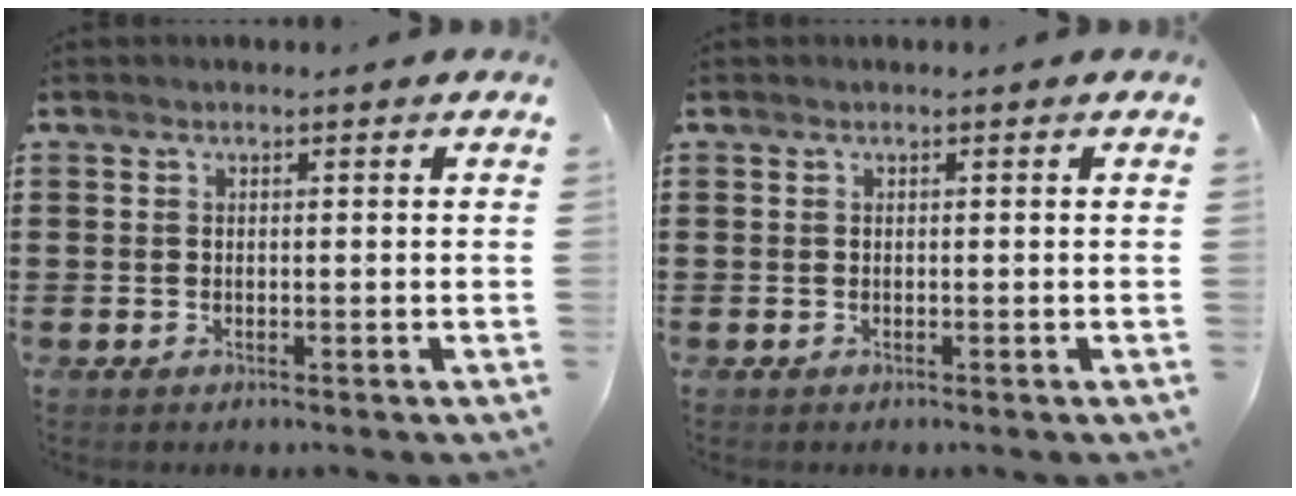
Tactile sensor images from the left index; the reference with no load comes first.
{"total": 0.0}